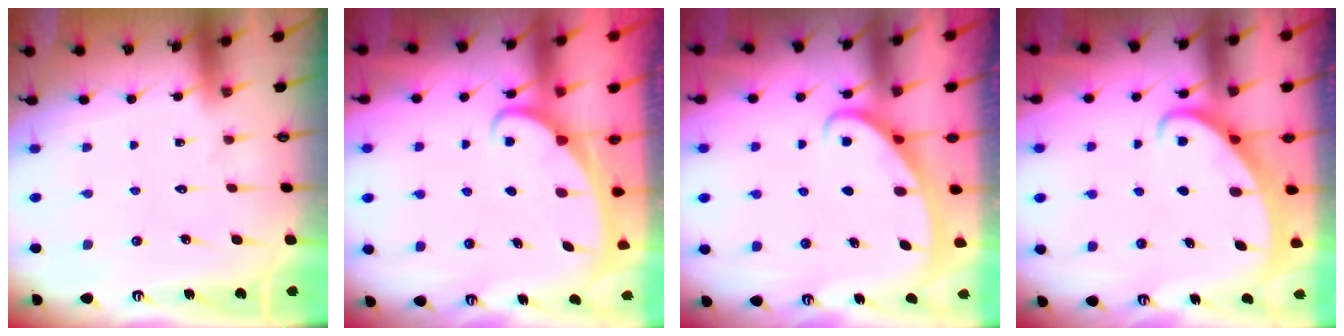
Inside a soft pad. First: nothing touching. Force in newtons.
{"total": 2.4, "press": 2.3, "slide": 0.3}
{"total": 2.5, "press": 2.5, "slide": 0.4}
{"total": 2.5, "press": 2.5, "slide": 0.3}